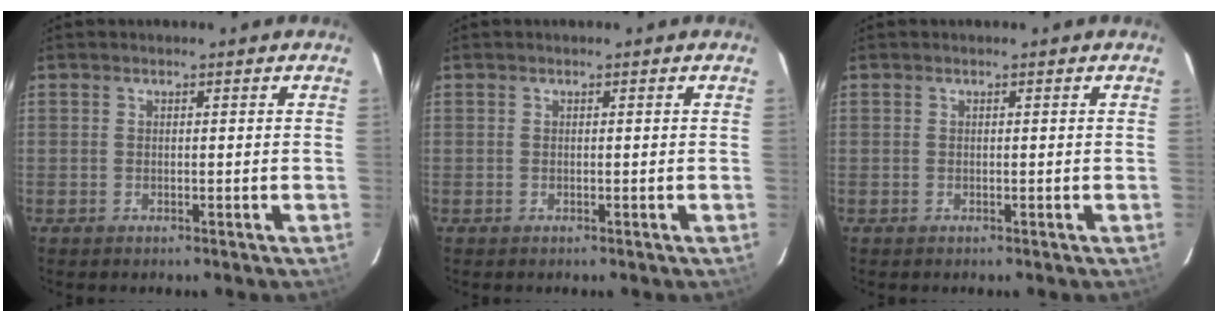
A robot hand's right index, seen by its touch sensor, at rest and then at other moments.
{"total": 0.0}
{"total": 0.0}